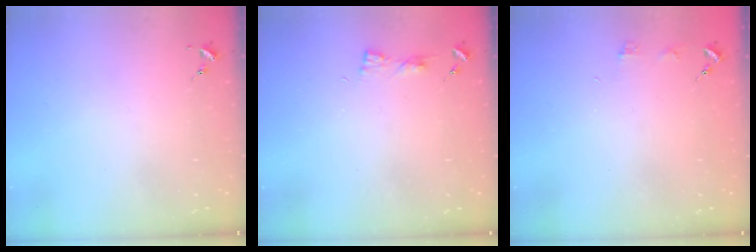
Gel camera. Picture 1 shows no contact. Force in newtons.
{"total": 2.9, "press": 2.8, "slide": 0.3}
{"total": 4.1, "press": 4.1, "slide": 0.4}